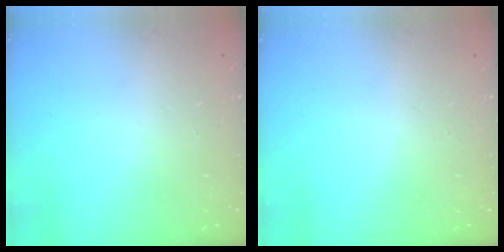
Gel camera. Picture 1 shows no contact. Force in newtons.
{"total": 0.0}